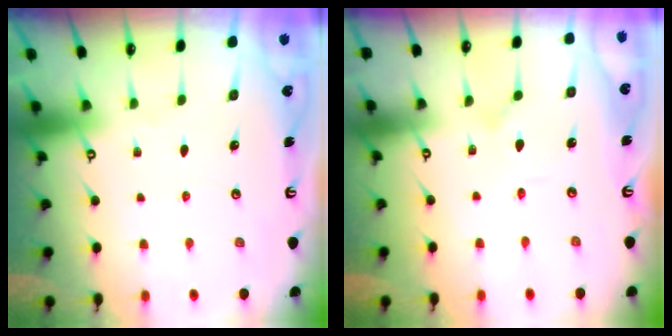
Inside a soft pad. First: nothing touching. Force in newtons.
{"total": 2.7, "press": 2.7, "slide": 0.1}